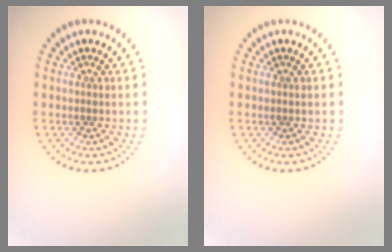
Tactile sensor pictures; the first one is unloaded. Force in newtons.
{"total": 0.0}